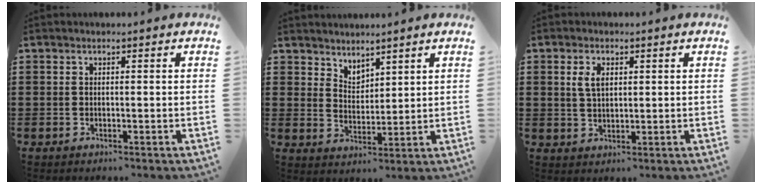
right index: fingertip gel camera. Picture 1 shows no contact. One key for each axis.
{"total": 3.3, "fx": 3.1, "fy": 1.0, "fz": -0.4, "tx": -0.003, "ty": -0.006, "tz": 0.060}
{"total": 3.4, "fx": 1.1, "fy": 1.9, "fz": 2.6, "tx": -0.057, "ty": 0.009, "tz": 0.018}